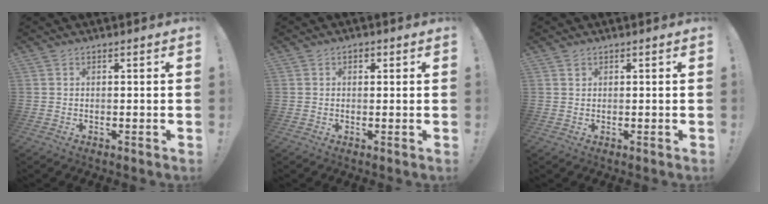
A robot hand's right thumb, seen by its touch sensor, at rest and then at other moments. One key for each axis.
{"total": 1.3, "fx": 0.5, "fy": 1.0, "fz": 0.6, "tx": -0.010, "ty": 0.003, "tz": 0.008}
{"total": 1.0, "fx": 0.6, "fy": 0.8, "fz": 0.2, "tx": 0.000, "ty": -0.001, "tz": 0.011}